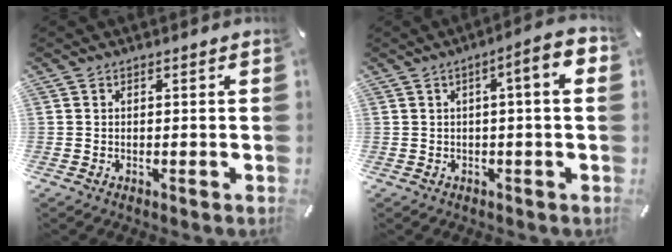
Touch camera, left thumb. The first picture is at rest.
{"total": 7.2, "force": [1.3, 1.0, 7.0], "torque": [-0.105, -0.007, 0.014]}